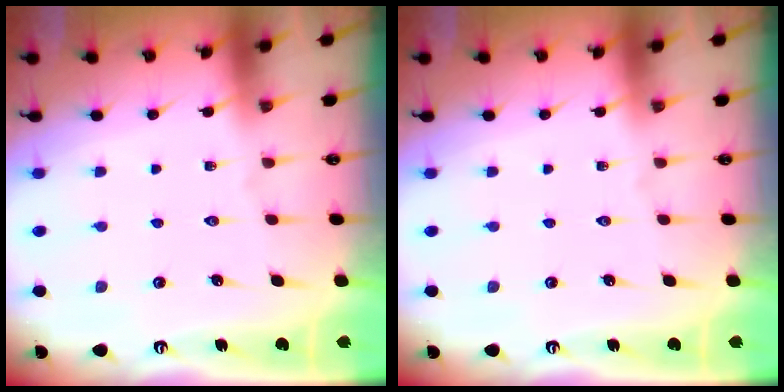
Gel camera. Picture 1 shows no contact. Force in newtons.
{"total": 0.0}